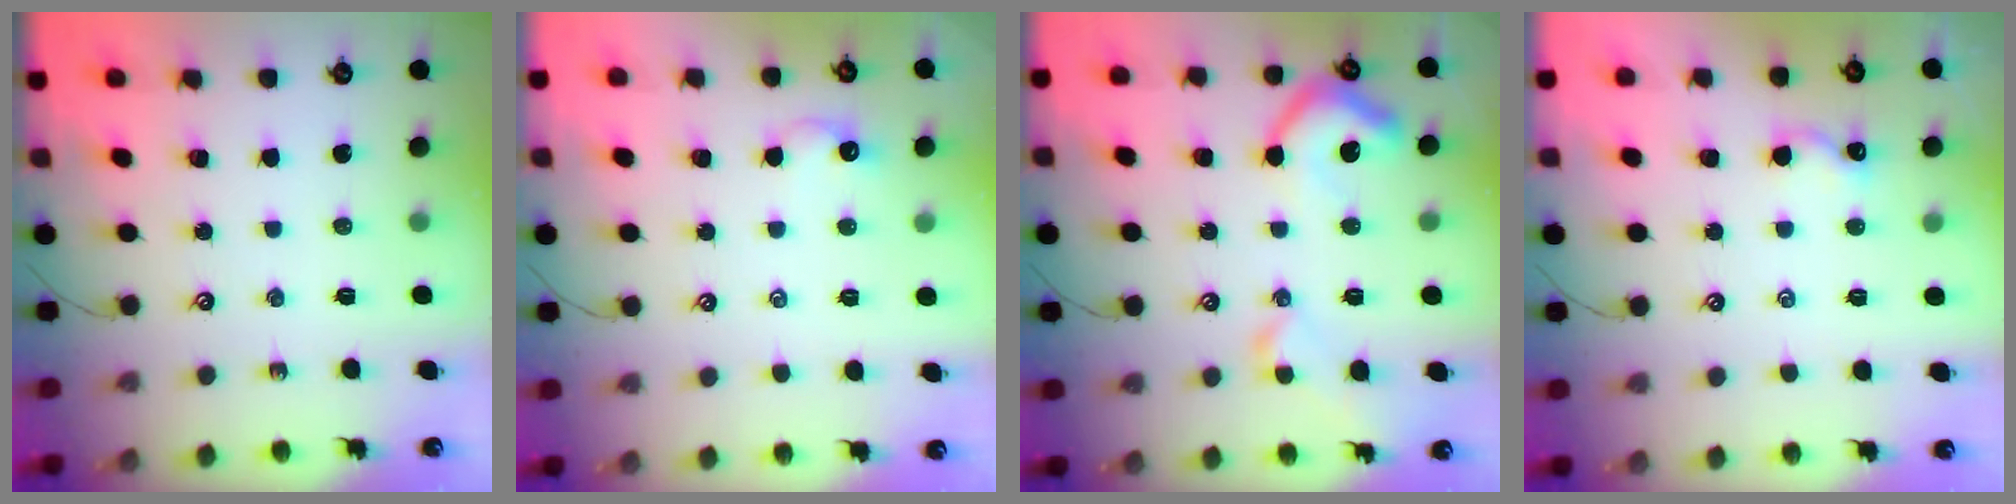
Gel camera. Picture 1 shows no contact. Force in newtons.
{"total": 1.7, "press": 1.6, "slide": 0.4}
{"total": 9.8, "press": 9.6, "slide": 1.5}
{"total": 2.1, "press": 2.1, "slide": 0.3}